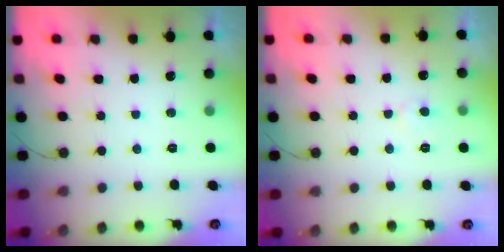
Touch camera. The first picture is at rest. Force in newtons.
{"total": 3.8, "press": 3.8, "slide": 0.4}